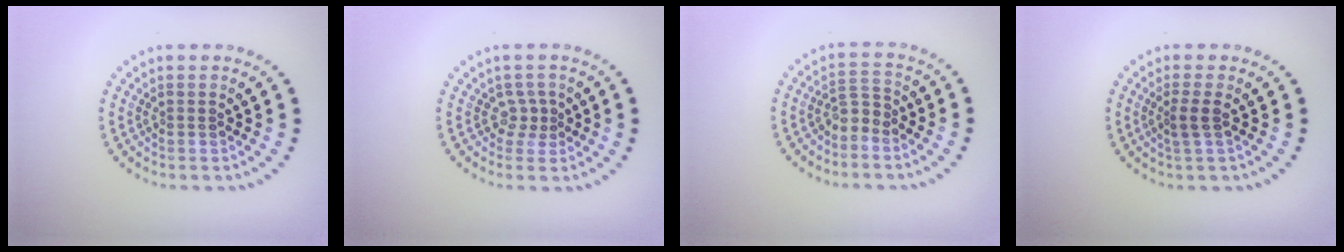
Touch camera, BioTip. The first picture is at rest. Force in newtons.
{"total": 1.6, "press": 1.0, "slide": 1.2}
{"total": 1.9, "press": 1.4, "slide": 1.3}
{"total": 1.6, "press": 1.3, "slide": 0.9}